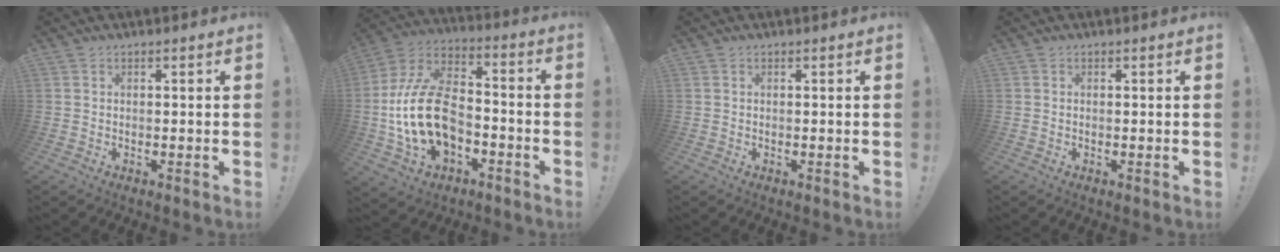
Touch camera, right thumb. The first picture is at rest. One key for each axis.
{"total": 20.1, "fx": -4.3, "fy": 13.1, "fz": 14.6, "tx": -0.286, "ty": 0.033, "tz": -0.064}
{"total": 0.0}
{"total": 0.0}